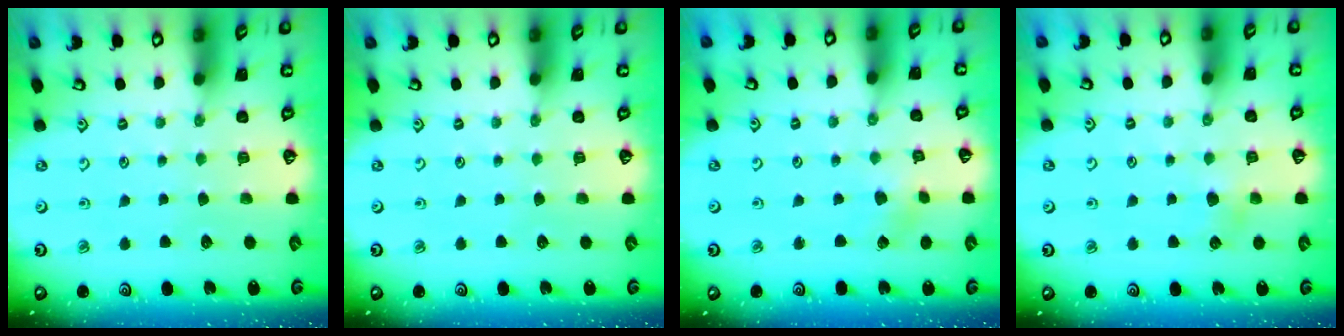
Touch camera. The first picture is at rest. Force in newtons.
{"total": 0.0}
{"total": 2.0, "press": 1.9, "slide": 0.6}
{"total": 4.5, "press": 4.5, "slide": 0.4}